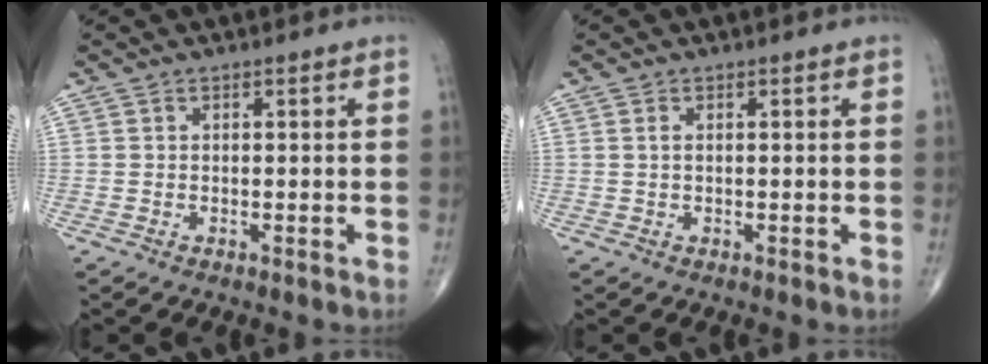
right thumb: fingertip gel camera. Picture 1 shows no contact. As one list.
[{"total": 0.9, "force": [0.2, 0.4, 0.7], "torque": [-0.015, 0.001, 0.003]}]